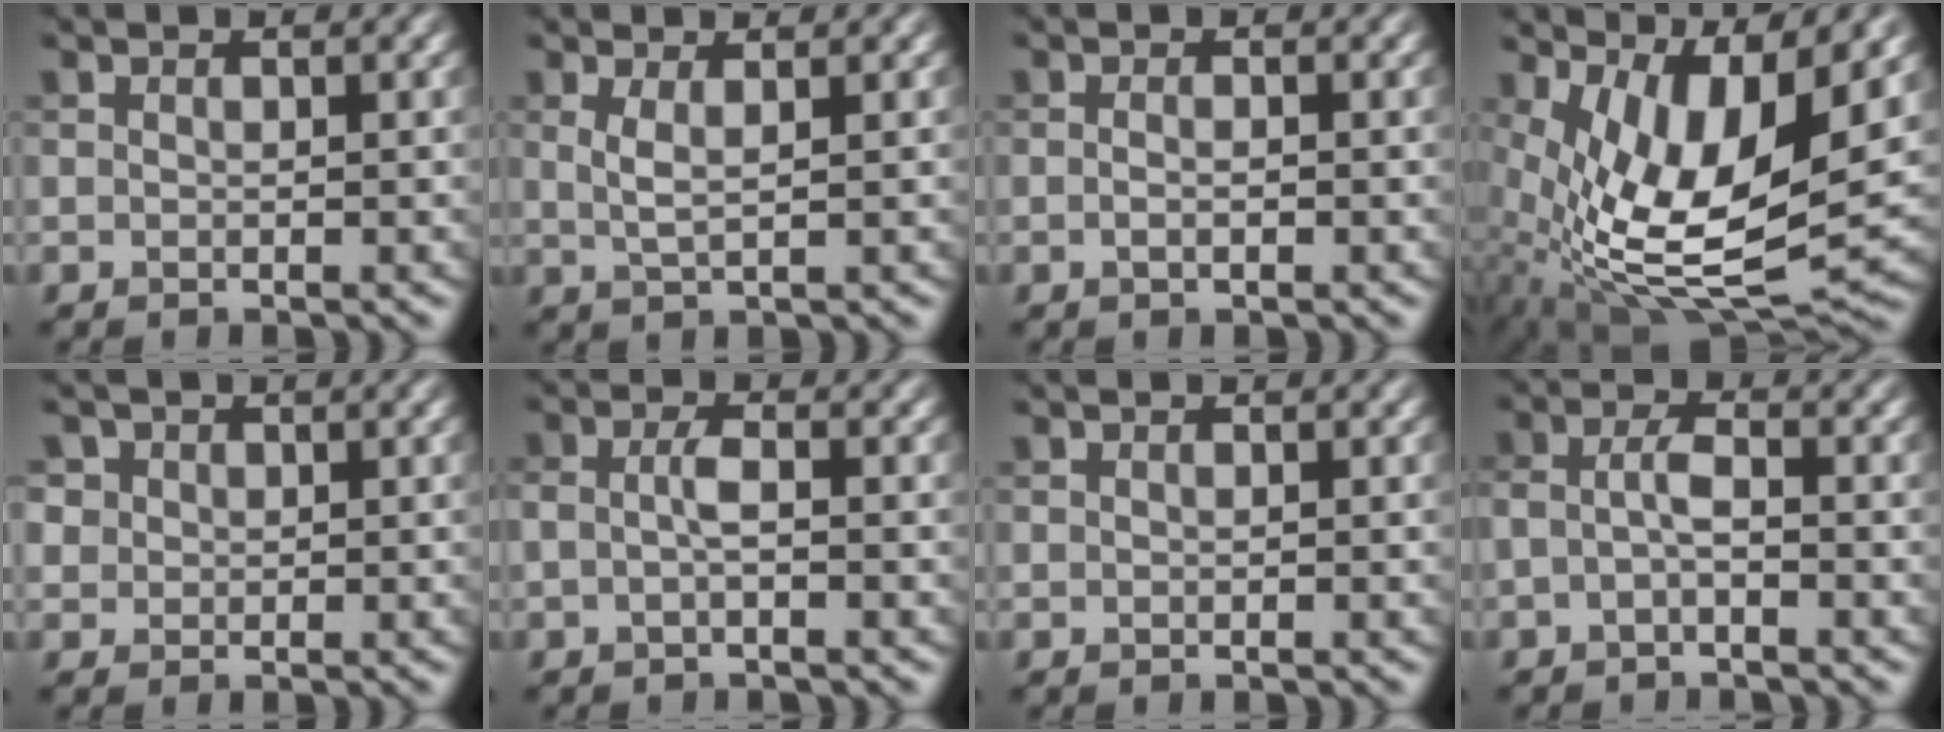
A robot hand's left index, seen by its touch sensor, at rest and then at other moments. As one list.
[{"total": 2.0, "force": [0.5, 0.5, 1.8], "torque": [-0.034, -0.003, 0.010]}, {"total": 1.1, "force": [-0.4, 0.4, 1.0], "torque": [-0.014, -0.006, -0.006]}, {"total": 13.7, "force": [1.9, 5.3, 12.5], "torque": [-0.241, -0.012, 0.055]}, {"total": 2.4, "force": [1.1, 2.0, 0.7], "torque": [-0.025, 0.003, 0.031]}, {"total": 1.5, "force": [-0.3, 0.4, 1.4], "torque": [-0.030, 0.003, -0.009]}, {"total": 0.0}, {"total": 1.8, "force": [-0.7, 0.5, 1.6], "torque": [-0.035, 0.006, -0.020]}]